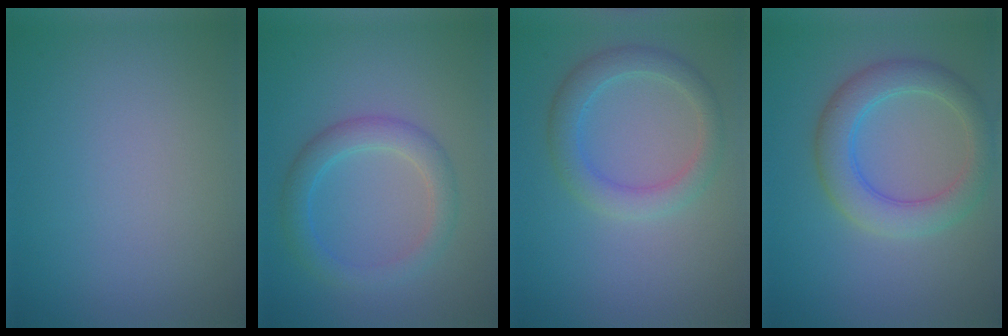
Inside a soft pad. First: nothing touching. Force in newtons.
{"total": 3.2, "press": 3.2, "slide": 0.1}
{"total": 3.3, "press": 3.3, "slide": 0.2}
{"total": 4.7, "press": 4.7, "slide": 0.4}